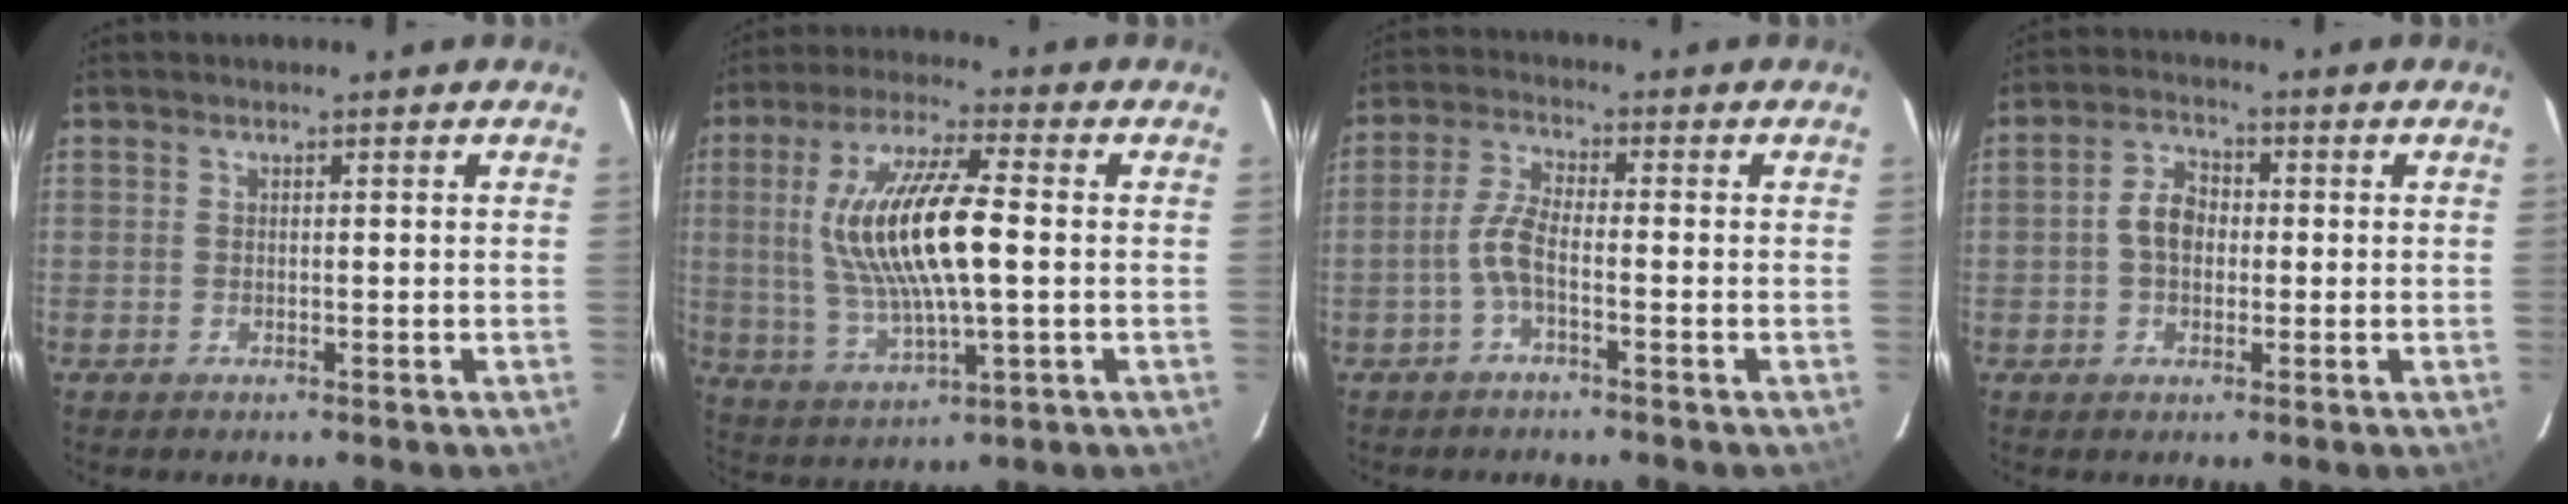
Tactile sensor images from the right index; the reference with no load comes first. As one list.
[{"total": 16.2, "force": [0.9, 4.1, 15.6], "torque": [-0.302, 0.002, 0.027]}, {"total": 4.3, "force": [-1.8, 1.0, 3.7], "torque": [-0.086, 0.010, -0.038]}, {"total": 5.3, "force": [-0.2, 3.8, 3.7], "torque": [-0.070, 0.016, -0.003]}]